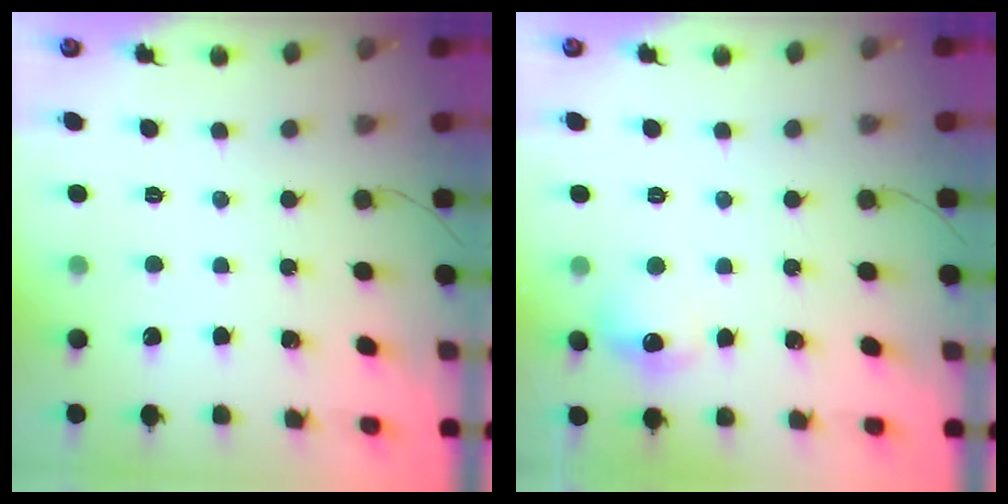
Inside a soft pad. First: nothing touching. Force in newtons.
{"total": 7.7, "press": 7.6, "slide": 1.6}